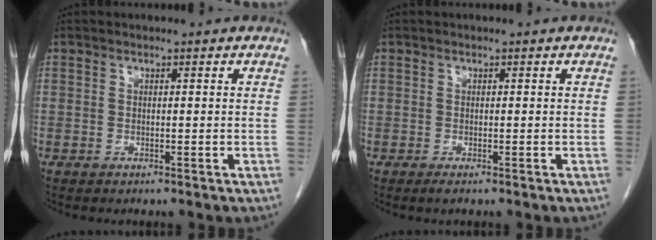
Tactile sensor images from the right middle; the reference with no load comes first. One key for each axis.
{"total": 0.7, "fx": -0.5, "fy": 0.0, "fz": 0.5, "tx": -0.011, "ty": -0.002, "tz": -0.007}